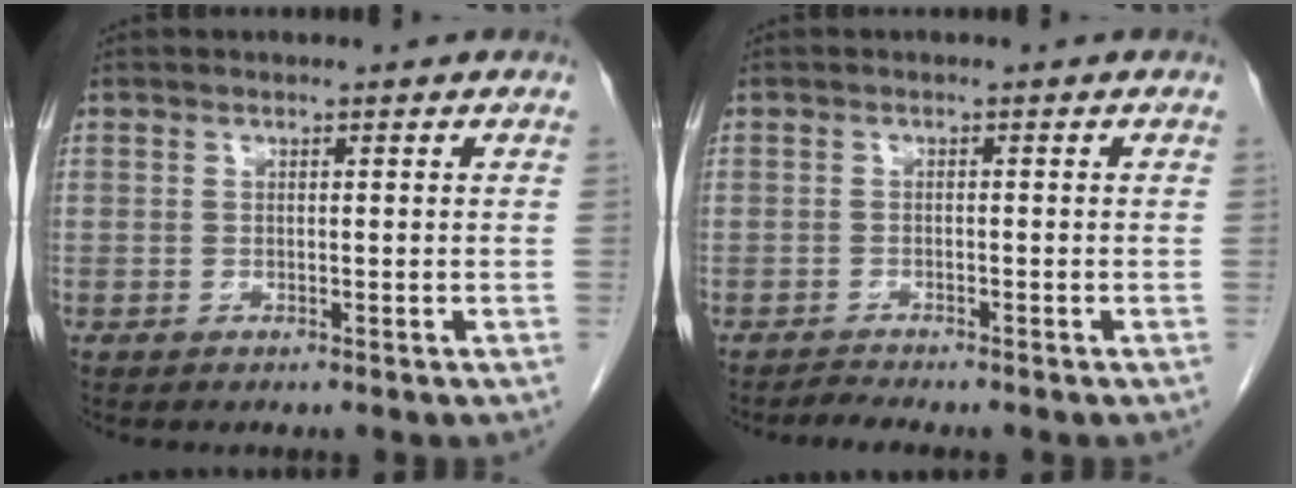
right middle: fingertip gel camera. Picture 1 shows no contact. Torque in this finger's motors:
{"motor_torque": [0.21, -0.08, -0.01, 0.01]}